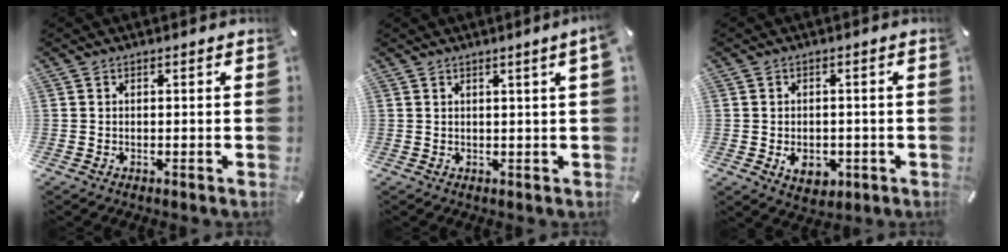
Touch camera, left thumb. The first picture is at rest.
{"total": 2.4, "force": [1.1, -0.3, 2.1], "torque": [-0.038, -0.003, 0.018]}
{"total": 5.4, "force": [-1.2, 4.5, 2.8], "torque": [-0.029, -0.002, -0.022]}